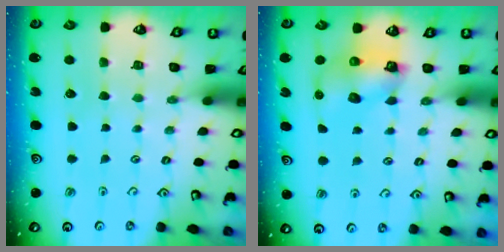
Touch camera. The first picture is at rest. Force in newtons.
{"total": 7.3, "press": 7.3, "slide": 0.9}